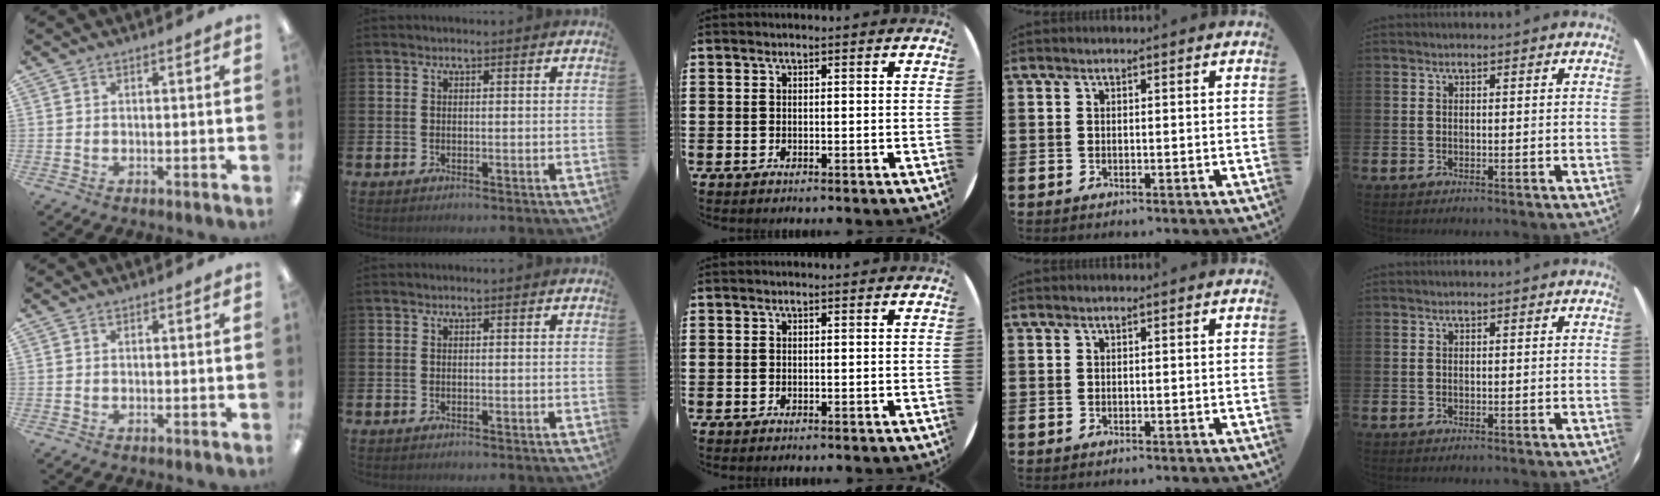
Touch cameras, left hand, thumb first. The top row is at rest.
{}